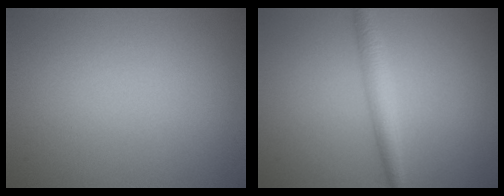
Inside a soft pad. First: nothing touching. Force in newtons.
{"total": 2.7, "press": 2.7, "slide": 0.0}